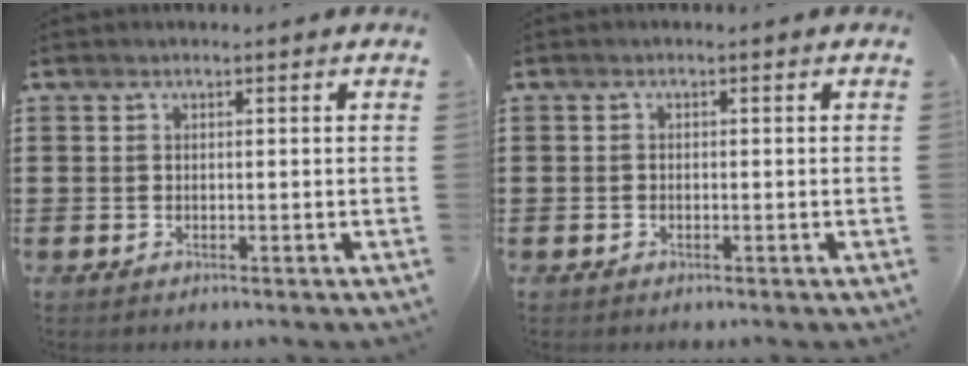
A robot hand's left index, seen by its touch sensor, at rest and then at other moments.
{"total": 0.6, "force": [-0.4, 0.4, 0.2], "torque": [-0.006, 0.000, -0.008]}